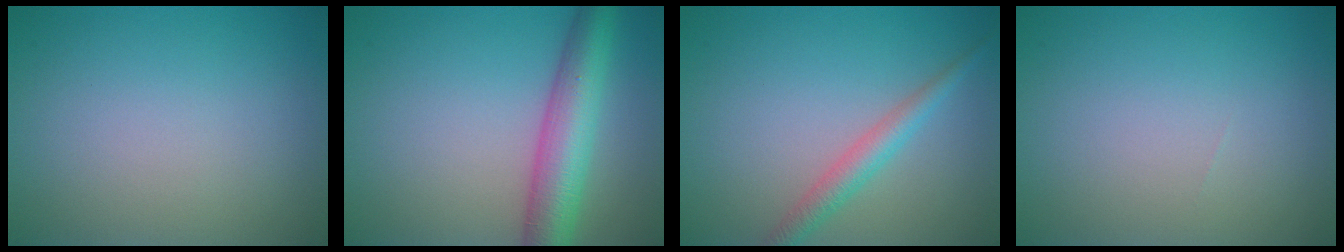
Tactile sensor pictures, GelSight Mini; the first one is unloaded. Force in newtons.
{"total": 6.3, "press": 6.3, "slide": 0.2}
{"total": 2.5, "press": 2.5, "slide": 0.1}
{"total": 0.0}